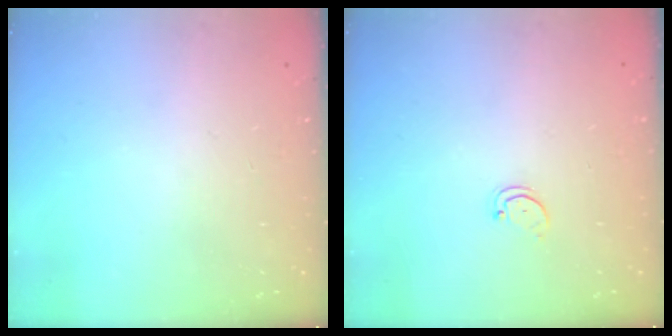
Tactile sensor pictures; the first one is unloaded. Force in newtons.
{"total": 1.5, "press": 1.5, "slide": 0.3}